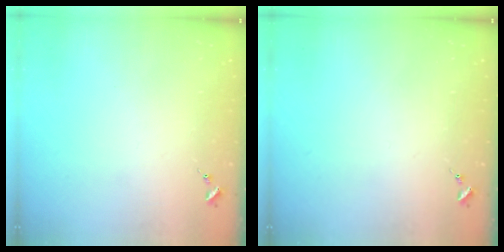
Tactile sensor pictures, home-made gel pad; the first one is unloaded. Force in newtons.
{"total": 0.0}